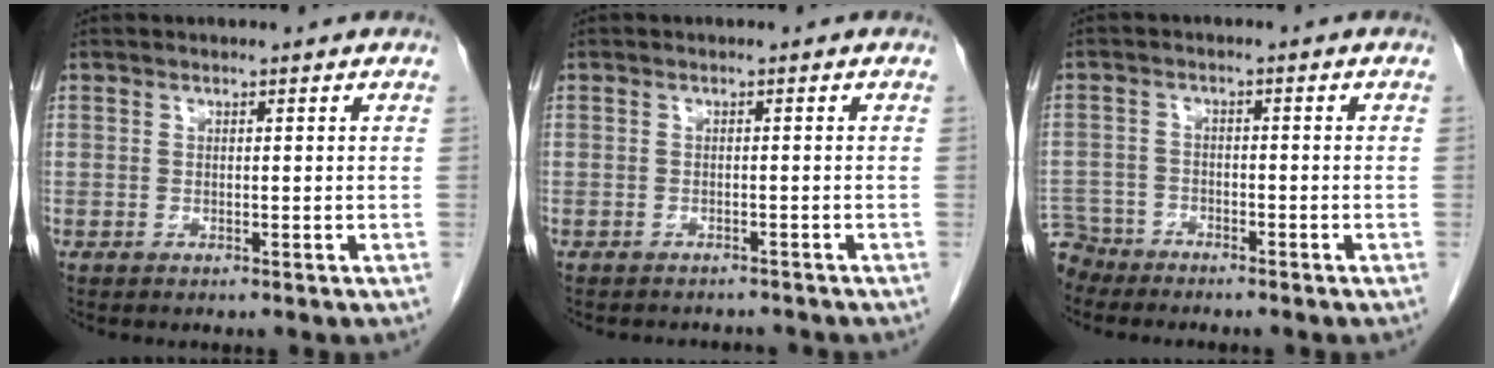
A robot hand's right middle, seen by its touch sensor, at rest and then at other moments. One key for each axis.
{"total": 4.0, "fx": -3.7, "fy": 1.3, "fz": 0.5, "tx": -0.003, "ty": 0.000, "tz": -0.046}
{"total": 5.2, "fx": -4.9, "fy": 1.9, "fz": -0.5, "tx": 0.016, "ty": -0.007, "tz": -0.092}